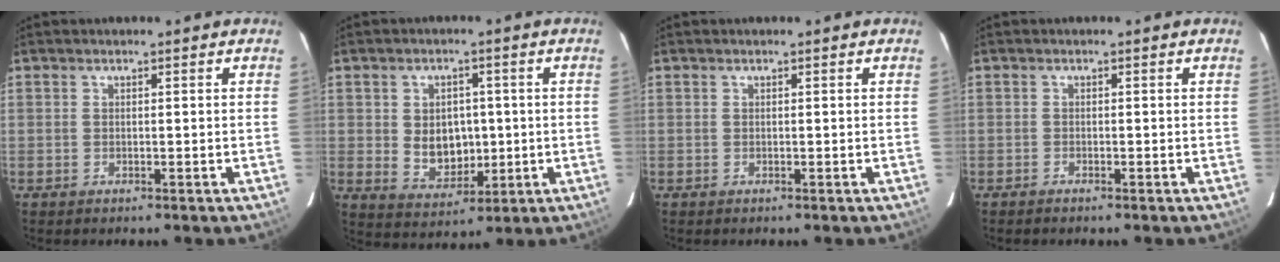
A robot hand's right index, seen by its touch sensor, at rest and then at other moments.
{"total": 7.8, "force": [0.0, 6.1, 4.9], "torque": [-0.094, 0.002, 0.018]}
{"total": 0.0}
{"total": 0.8, "force": [-0.7, 0.2, 0.2], "torque": [-0.009, -0.001, -0.015]}